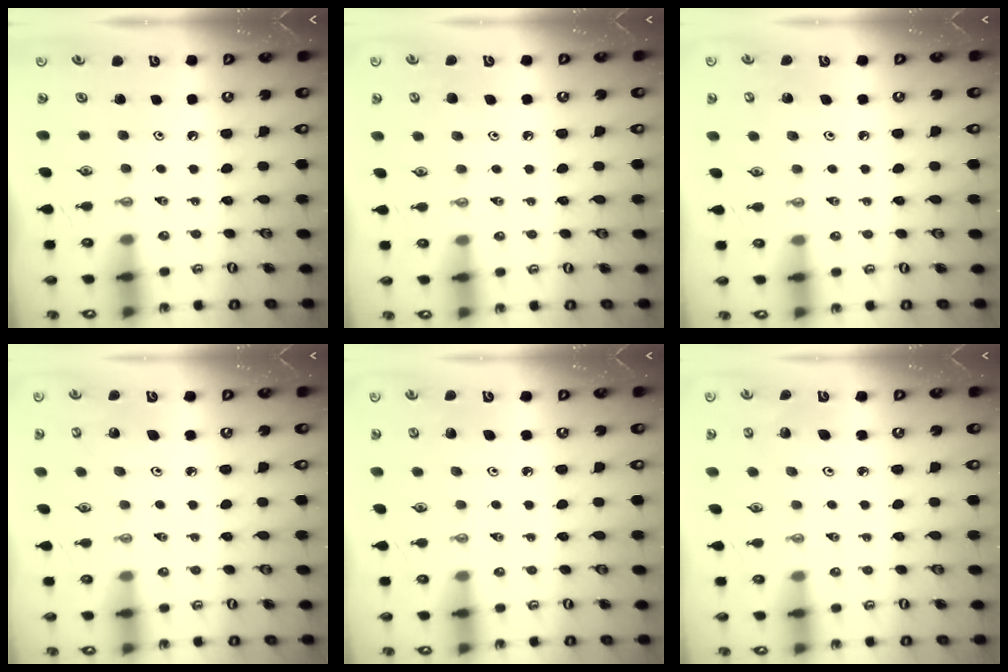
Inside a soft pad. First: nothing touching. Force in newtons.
{"total": 5.1, "press": 5.1, "slide": 0.6}
{"total": 3.8, "press": 3.8, "slide": 0.2}
{"total": 4.3, "press": 4.2, "slide": 1.0}
{"total": 4.3, "press": 4.1, "slide": 1.0}
{"total": 3.5, "press": 3.2, "slide": 1.4}